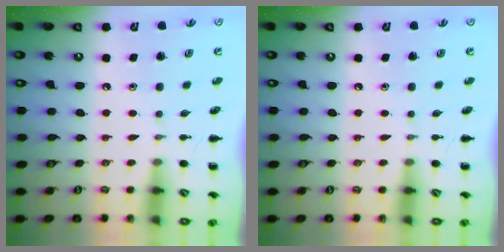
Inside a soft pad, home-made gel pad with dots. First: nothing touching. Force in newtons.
{"total": 0.0}